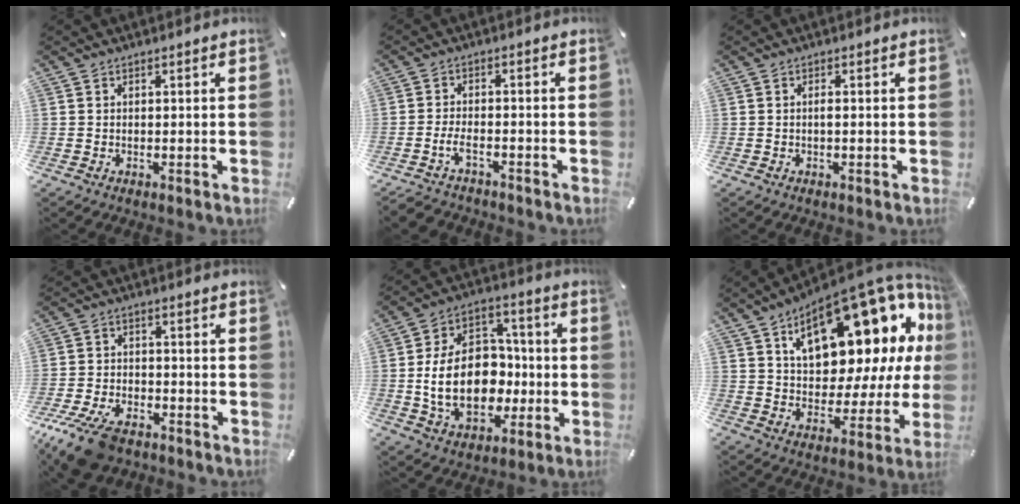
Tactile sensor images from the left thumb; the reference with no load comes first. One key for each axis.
{"total": 4.1, "fx": -2.6, "fy": 1.9, "fz": 2.6, "tx": -0.056, "ty": 0.013, "tz": -0.051}
{"total": 0.9, "fx": -0.1, "fy": 0.2, "fz": 0.9, "tx": -0.020, "ty": -0.002, "tz": -0.002}
{"total": 11.0, "fx": -7.5, "fy": 5.3, "fz": 5.9, "tx": -0.120, "ty": 0.036, "tz": -0.140}
{"total": 20.4, "fx": -2.2, "fy": 14.7, "fz": 14.0, "tx": -0.272, "ty": 0.002, "tz": -0.033}
{"total": 23.9, "fx": 11.8, "fy": 12.2, "fz": 16.9, "tx": -0.227, "ty": -0.082, "tz": 0.202}